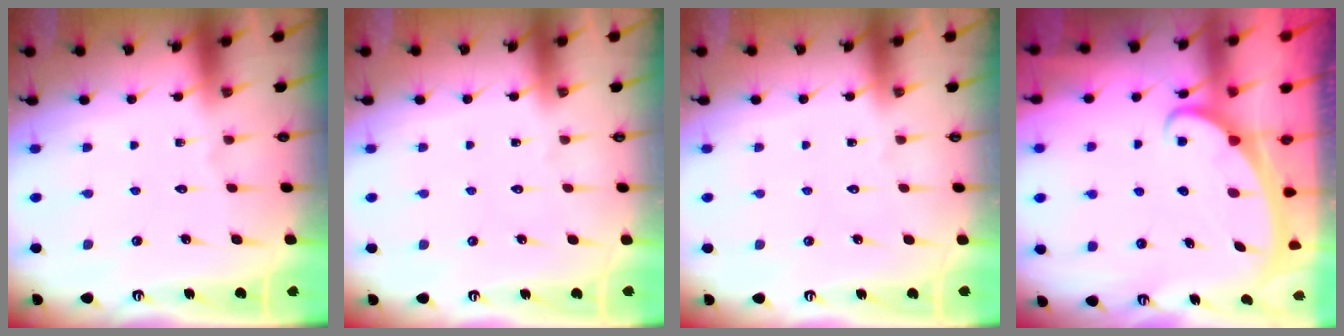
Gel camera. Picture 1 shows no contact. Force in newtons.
{"total": 0.0}
{"total": 0.0}
{"total": 2.4, "press": 2.3, "slide": 0.4}